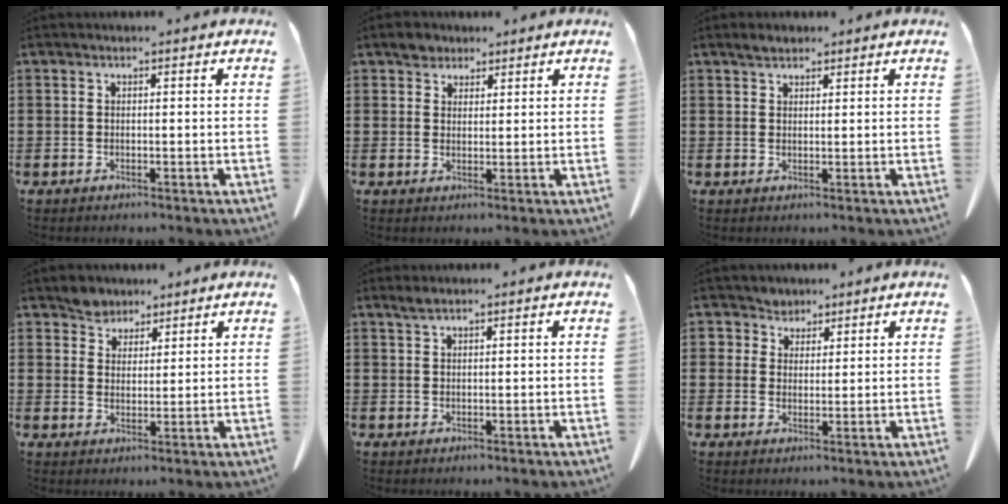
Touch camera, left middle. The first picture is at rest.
{"total": 2.8, "force": [2.3, 1.6, 0.4], "torque": [-0.009, 0.006, 0.042]}
{"total": 1.9, "force": [1.6, 0.8, 0.7], "torque": [-0.009, 0.000, 0.030]}
{"total": 3.8, "force": [3.3, 1.9, 0.1], "torque": [-0.015, 0.003, 0.065]}
{"total": 1.3, "force": [1.0, 0.2, 0.8], "torque": [-0.019, 0.000, 0.018]}
{"total": 3.2, "force": [2.4, 2.0, 0.0], "torque": [-0.014, 0.006, 0.046]}